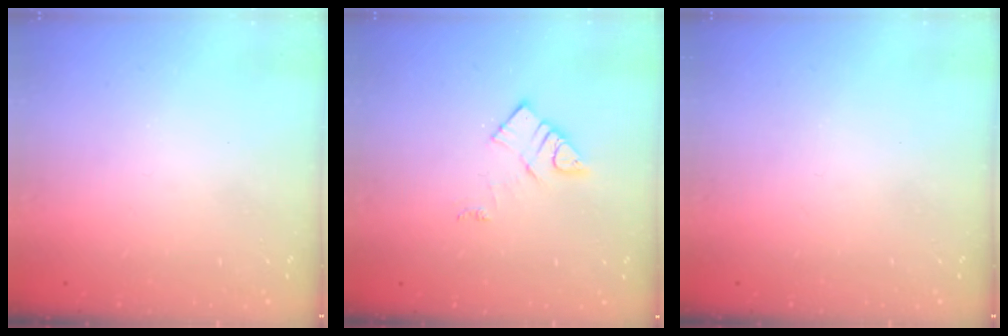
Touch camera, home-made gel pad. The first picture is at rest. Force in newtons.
{"total": 8.2, "press": 8.2, "slide": 0.5}
{"total": 0.0}